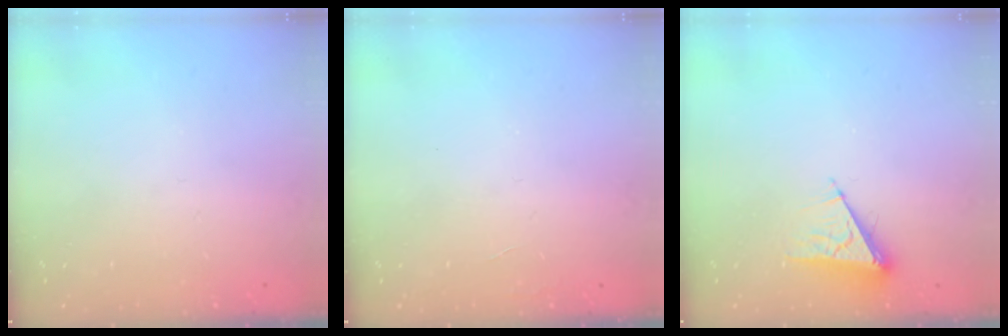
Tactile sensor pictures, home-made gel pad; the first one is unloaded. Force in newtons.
{"total": 0.0}
{"total": 6.2, "press": 6.2, "slide": 0.5}